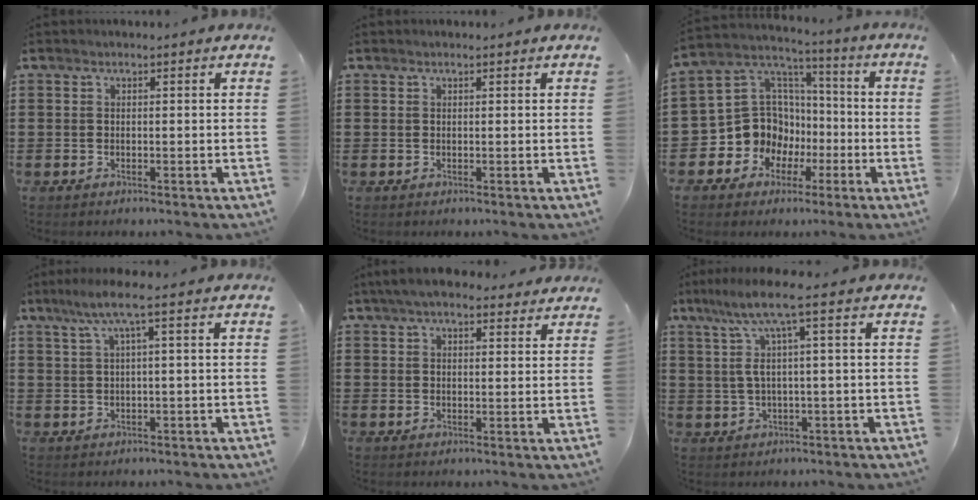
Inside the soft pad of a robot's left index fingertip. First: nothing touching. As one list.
[{"total": 0.0}, {"total": 11.6, "force": [-3.0, 10.7, 3.5], "torque": [-0.117, 0.001, -0.046]}, {"total": 4.8, "force": [1.2, 0.3, 4.6], "torque": [-0.093, 0.003, 0.016]}, {"total": 5.0, "force": [4.1, 1.5, 2.4], "torque": [-0.058, 0.000, 0.076]}, {"total": 7.2, "force": [1.9, 0.5, 6.9], "torque": [-0.161, -0.005, 0.017]}]